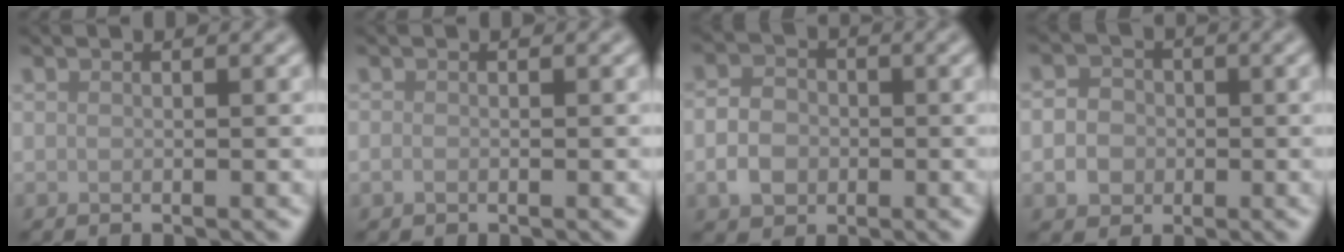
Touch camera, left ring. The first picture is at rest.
{"total": 0.7, "force": [-0.3, 0.4, 0.4], "torque": [-0.008, -0.002, -0.006]}
{"total": 3.5, "force": [-1.0, 2.8, 1.9], "torque": [-0.035, 0.002, -0.024]}
{"total": 2.8, "force": [-0.6, 2.5, 1.2], "torque": [-0.006, -0.001, -0.017]}